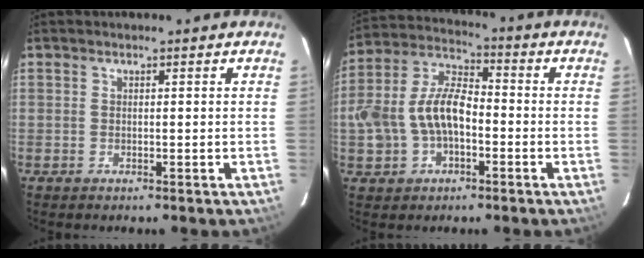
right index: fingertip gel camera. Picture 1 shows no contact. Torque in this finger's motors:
{"motor_torque": [0.48, -0.13, 0.65, 0.16]}